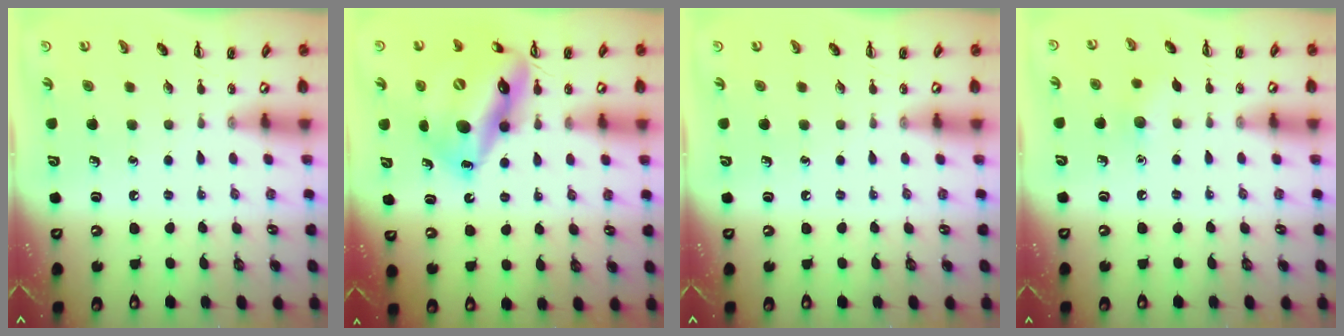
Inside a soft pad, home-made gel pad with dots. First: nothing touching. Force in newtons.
{"total": 19.6, "press": 19.1, "slide": 4.4}
{"total": 0.0}
{"total": 6.1, "press": 5.9, "slide": 1.4}